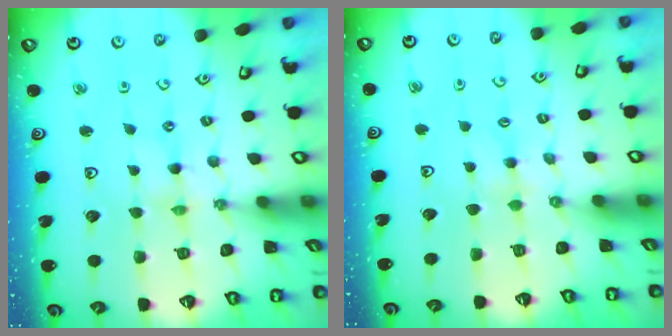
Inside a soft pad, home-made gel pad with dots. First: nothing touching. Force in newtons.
{"total": 2.4, "press": 2.4, "slide": 0.3}